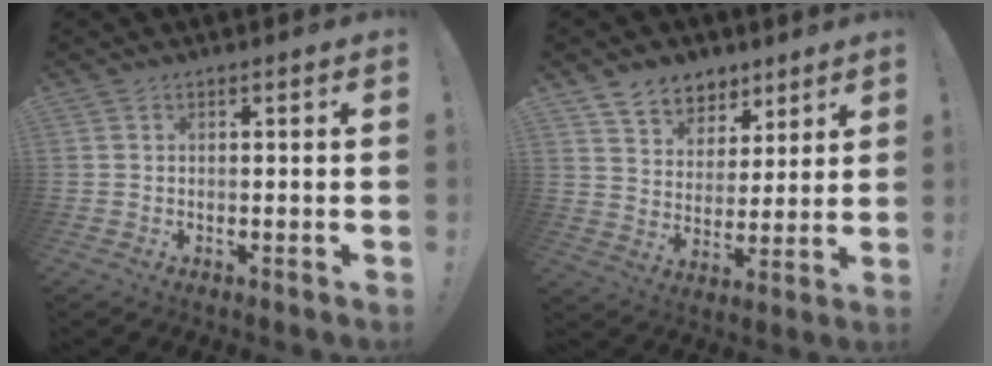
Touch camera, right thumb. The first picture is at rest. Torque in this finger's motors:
{"motor_torque": [0.01, 0.03, 0.10, 0.06, 0.00]}